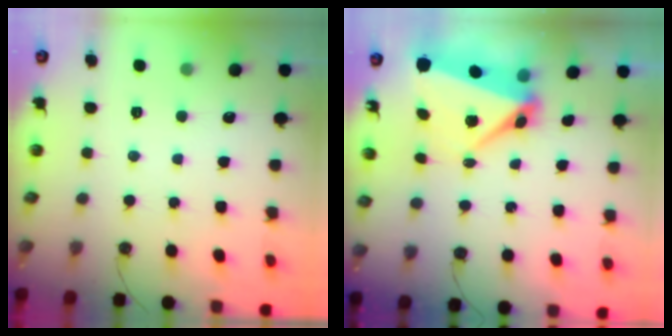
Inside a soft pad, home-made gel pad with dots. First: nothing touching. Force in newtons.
{"total": 7.7, "press": 7.5, "slide": 1.8}